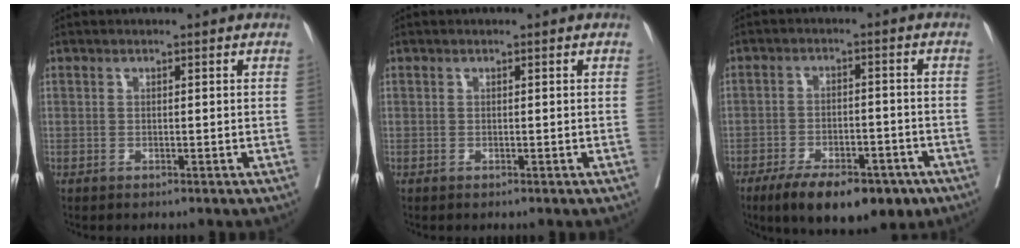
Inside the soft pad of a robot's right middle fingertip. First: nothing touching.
{"total": 0.0}
{"total": 13.2, "force": [-8.9, 5.4, 8.2], "torque": [-0.116, -0.003, -0.137]}